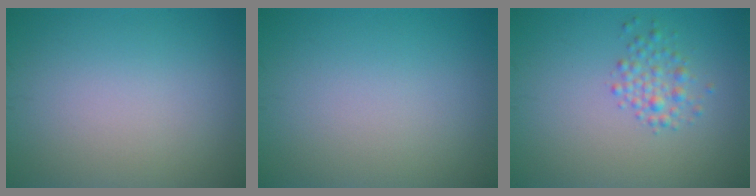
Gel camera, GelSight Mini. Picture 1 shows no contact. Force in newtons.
{"total": 0.0}
{"total": 2.1, "press": 2.1, "slide": 0.1}